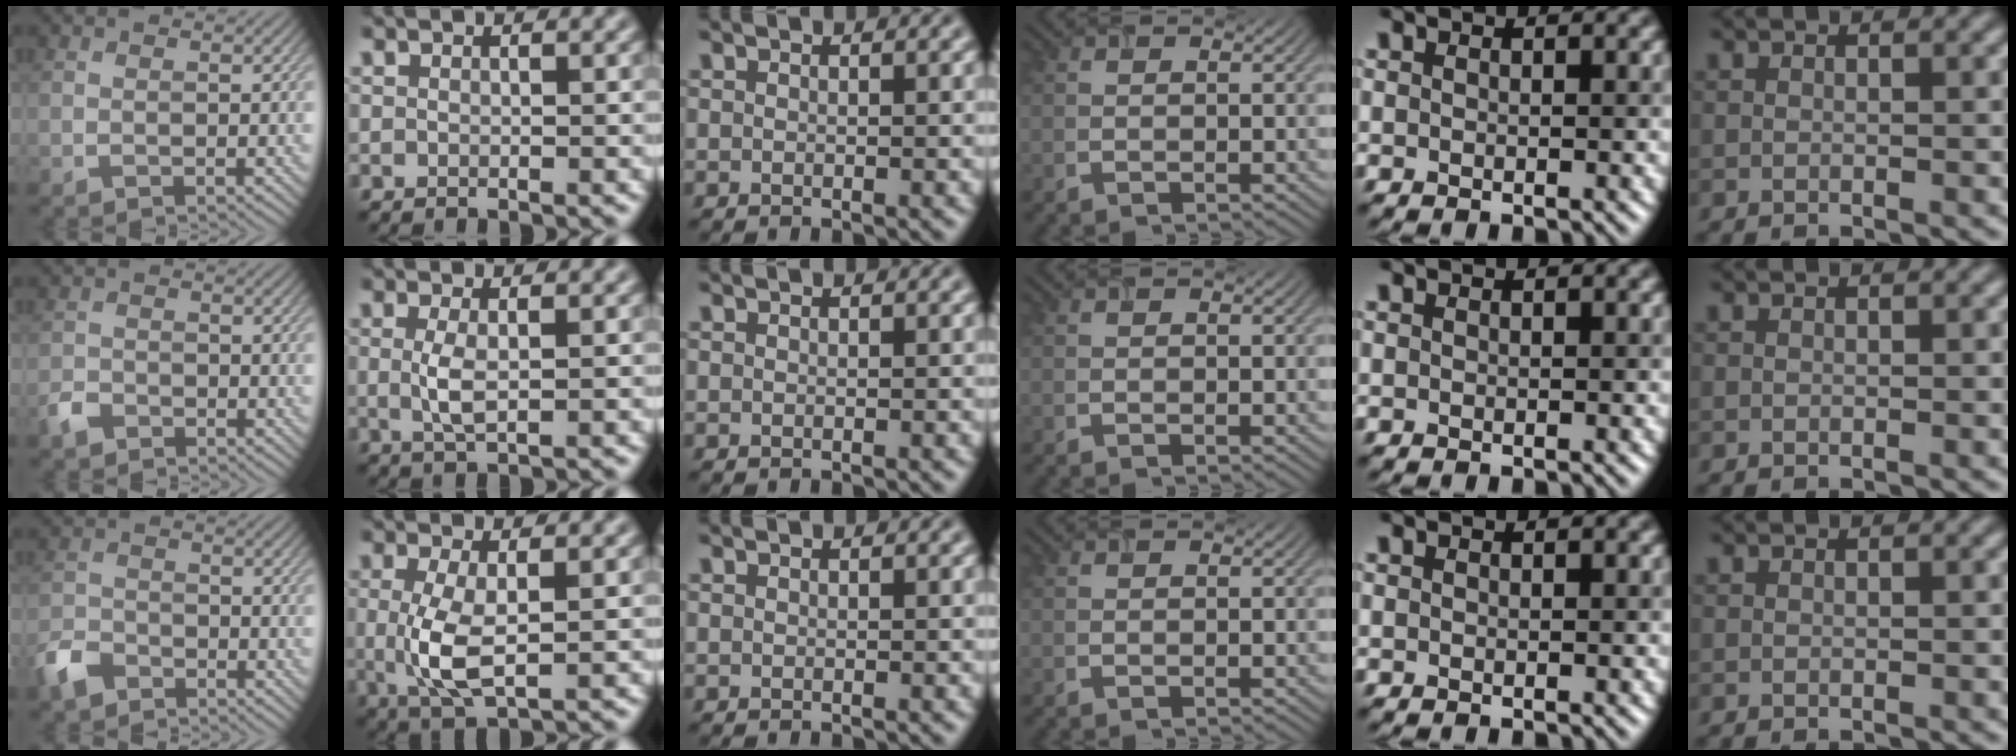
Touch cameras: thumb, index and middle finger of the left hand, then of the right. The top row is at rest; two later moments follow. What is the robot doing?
{"motion": "insert", "object": "airpods case & airpods"}